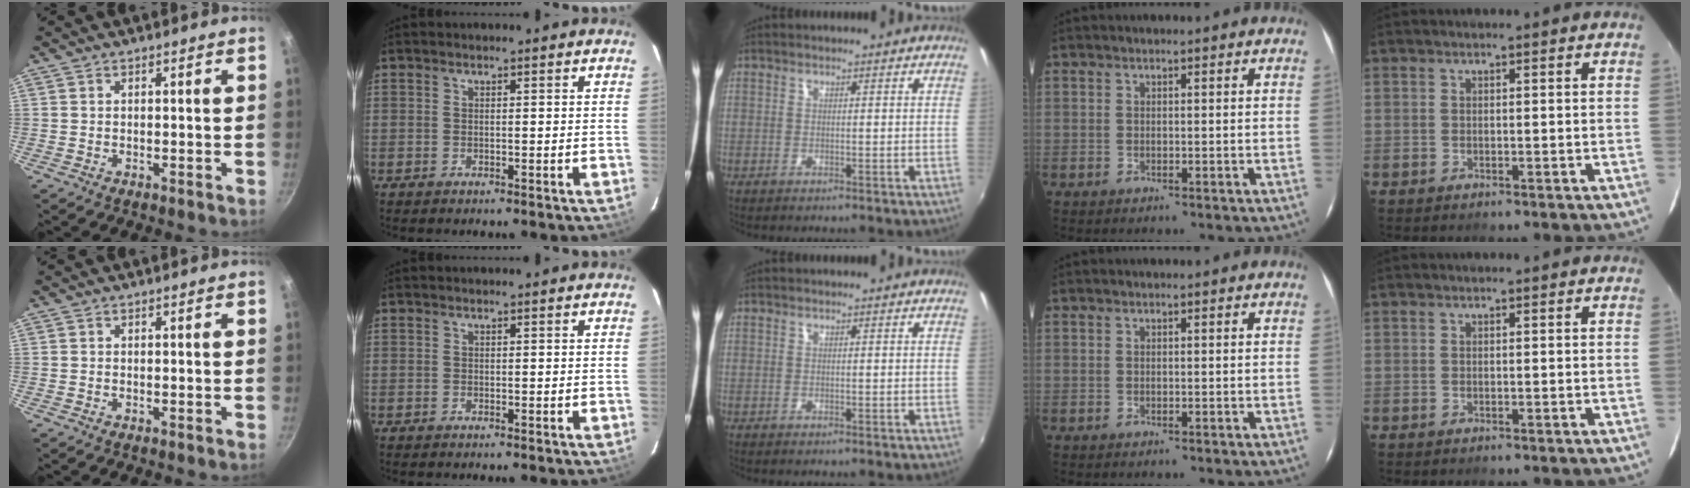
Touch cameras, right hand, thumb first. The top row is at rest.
{}